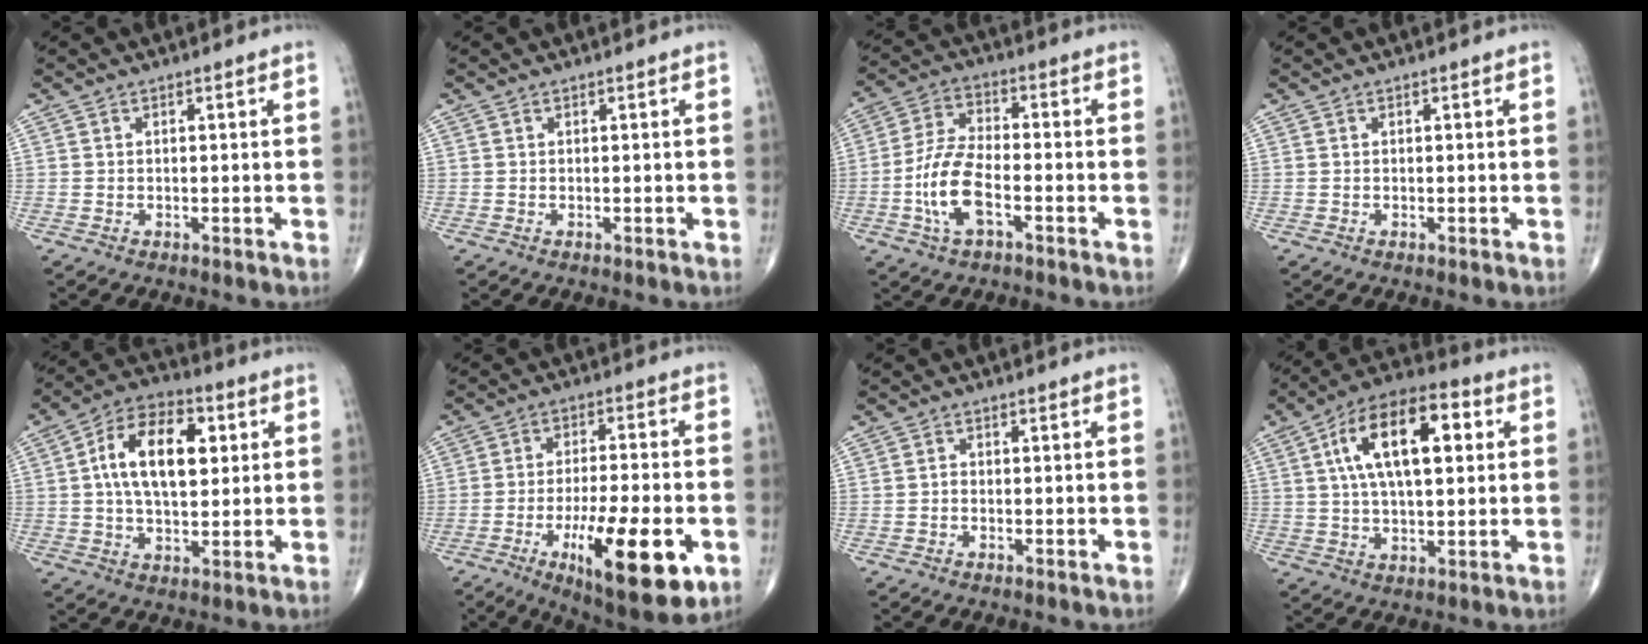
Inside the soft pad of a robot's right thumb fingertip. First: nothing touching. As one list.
[{"total": 0.0}, {"total": 10.3, "force": [-3.4, 4.5, 8.6], "torque": [-0.179, 0.024, -0.068]}, {"total": 0.0}, {"total": 15.0, "force": [2.9, 8.2, 12.3], "torque": [-0.197, 0.012, 0.044]}, {"total": 18.6, "force": [-6.5, 5.4, 16.6], "torque": [-0.256, 0.002, -0.092]}, {"total": 0.7, "force": [-0.3, 0.4, 0.5], "torque": [-0.008, 0.000, -0.010]}, {"total": 17.4, "force": [4.4, 8.1, 14.7], "torque": [-0.235, 0.016, 0.067]}]